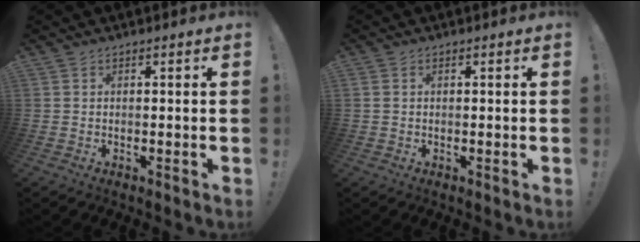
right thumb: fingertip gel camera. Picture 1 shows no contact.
{"total": 0.7, "force": [0.4, 0.4, 0.3], "torque": [-0.008, 0.003, 0.008]}